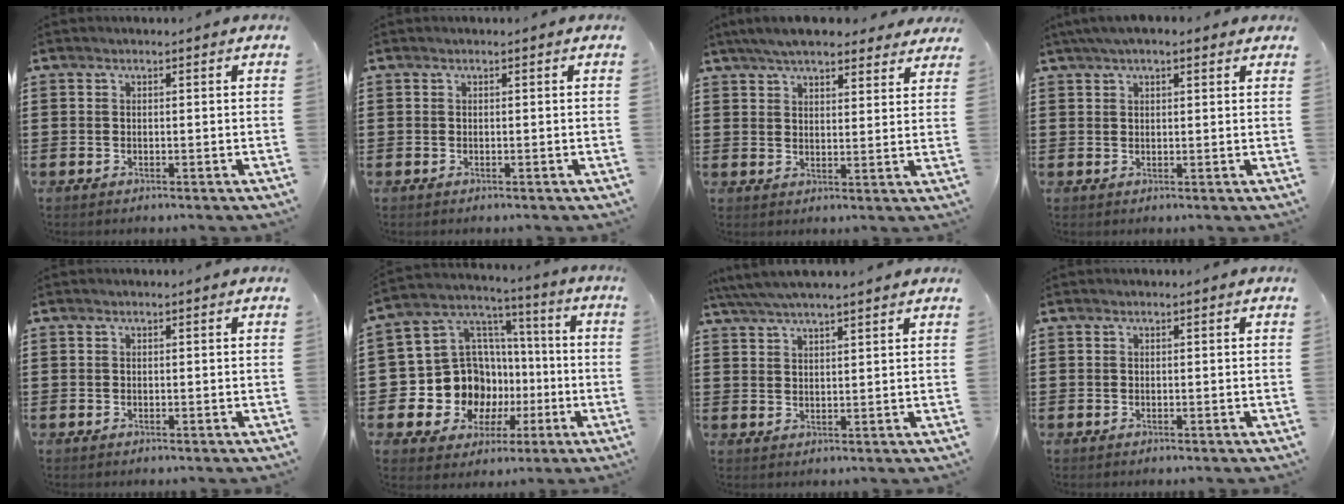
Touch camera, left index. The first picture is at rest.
{"total": 0.0}
{"total": 6.1, "force": [5.5, 1.1, 2.3], "torque": [-0.061, -0.007, 0.102]}
{"total": 3.2, "force": [2.2, 1.0, 2.1], "torque": [-0.044, 0.009, 0.039]}
{"total": 0.0}
{"total": 13.0, "force": [-2.9, 11.8, 4.5], "torque": [-0.136, -0.009, -0.037]}
{"total": 4.2, "force": [3.7, 0.1, 1.9], "torque": [-0.047, -0.006, 0.067]}
{"total": 0.0}